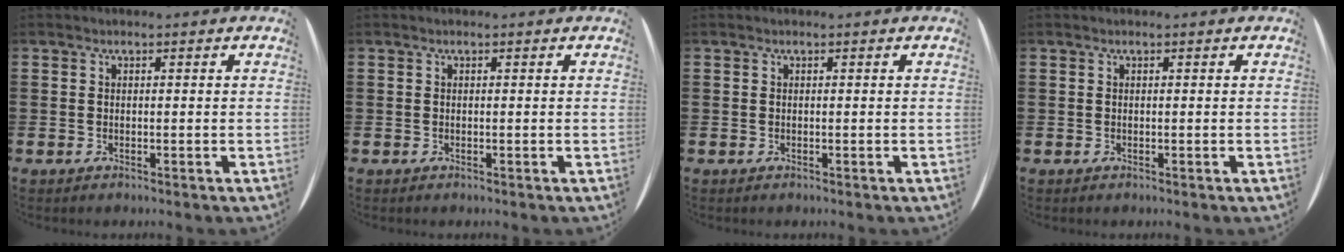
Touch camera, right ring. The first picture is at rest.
{"total": 0.0}
{"total": 0.0}
{"total": 0.0}